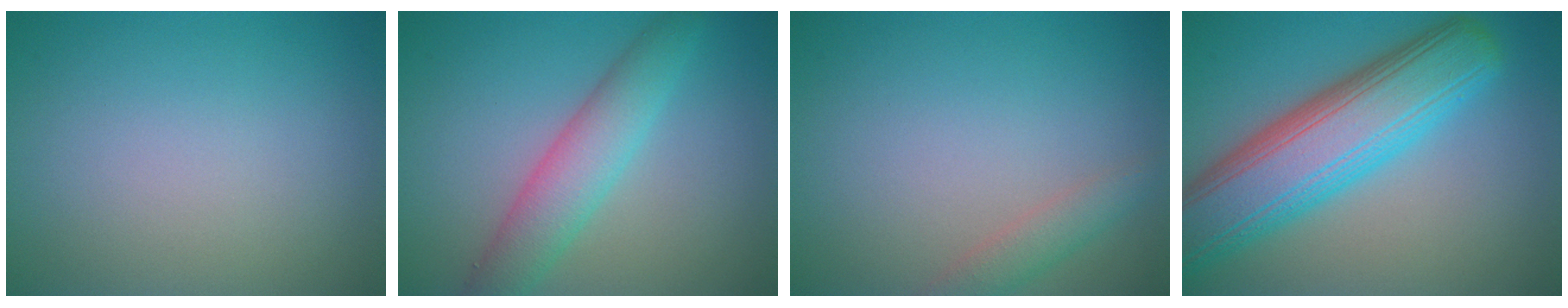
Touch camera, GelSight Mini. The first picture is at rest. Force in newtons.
{"total": 4.6, "press": 4.6, "slide": 0.1}
{"total": 1.9, "press": 1.9, "slide": 0.1}
{"total": 10.4, "press": 10.4, "slide": 0.3}